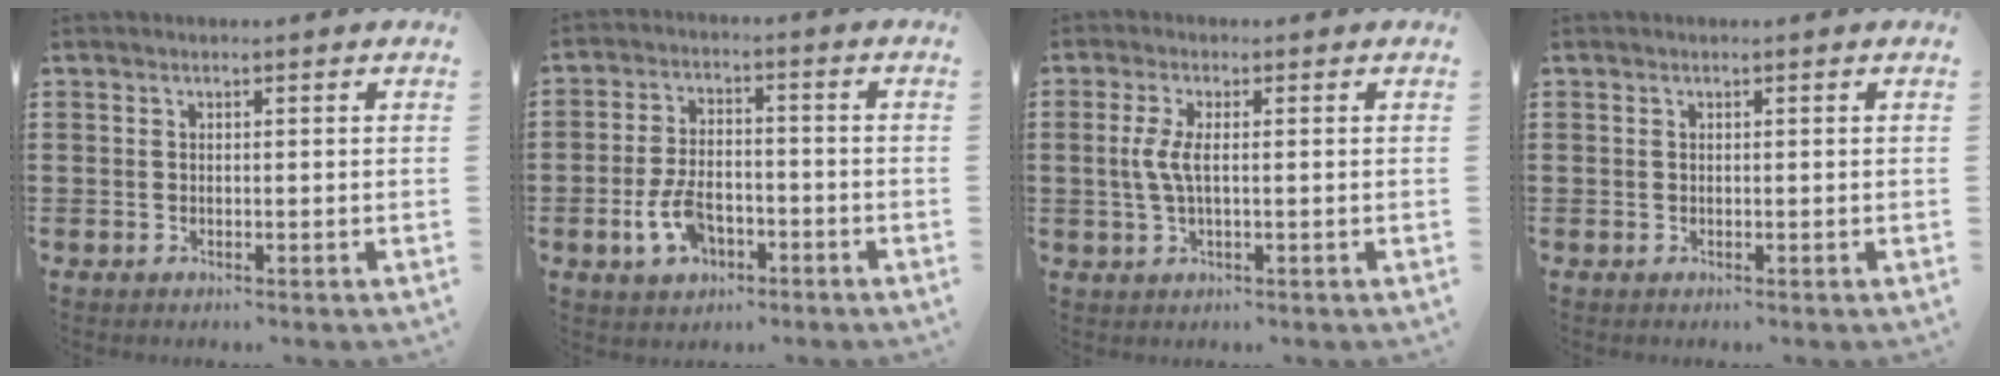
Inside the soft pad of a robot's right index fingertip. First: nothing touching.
{"total": 6.5, "force": [-2.8, 3.5, 4.7], "torque": [-0.111, 0.000, -0.057]}
{"total": 3.7, "force": [0.0, 1.0, 3.6], "torque": [-0.089, -0.009, -0.008]}
{"total": 0.0}